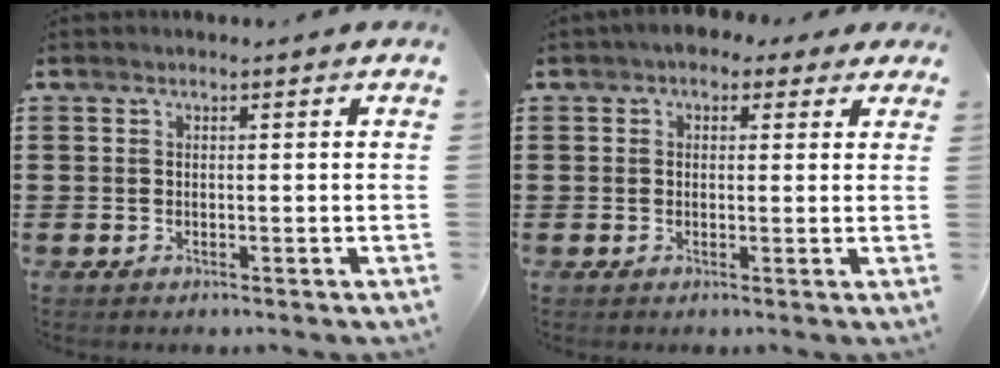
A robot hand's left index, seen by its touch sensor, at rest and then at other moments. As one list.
[{"total": 2.4, "force": [1.3, 1.8, 1.0], "torque": [-0.020, 0.009, 0.020]}]